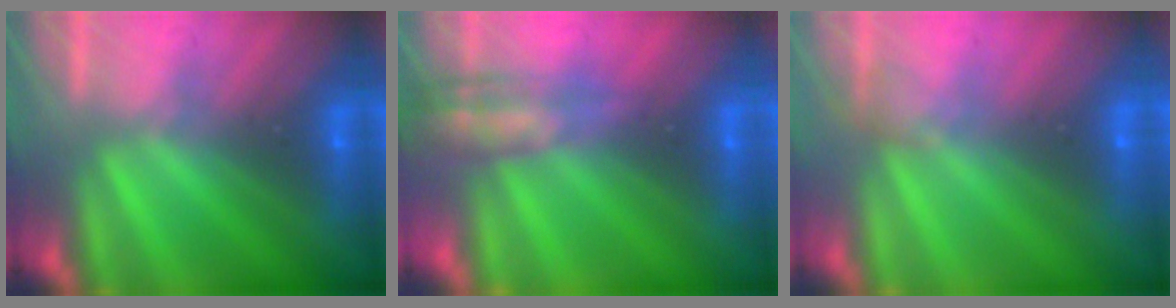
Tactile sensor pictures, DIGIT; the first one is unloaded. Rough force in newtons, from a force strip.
{"total": 2.8}
{"total": 2.1}